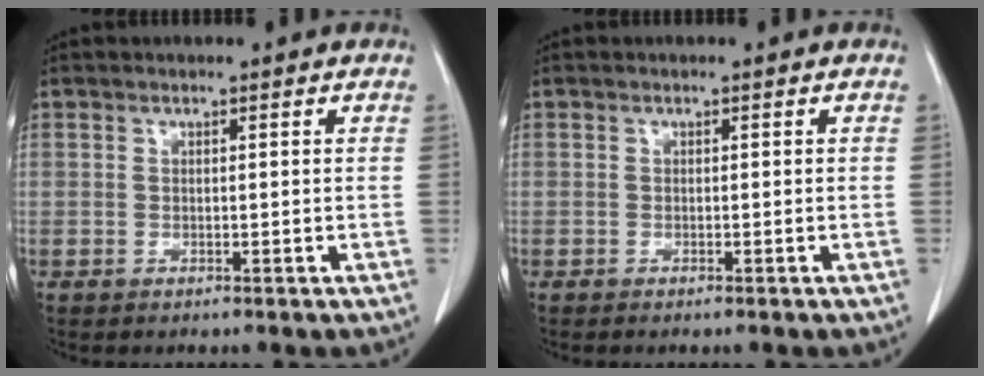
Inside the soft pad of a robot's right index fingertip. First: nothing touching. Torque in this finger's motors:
{"motor_torque": [-0.04, 0.03, 0.06, 0.01]}